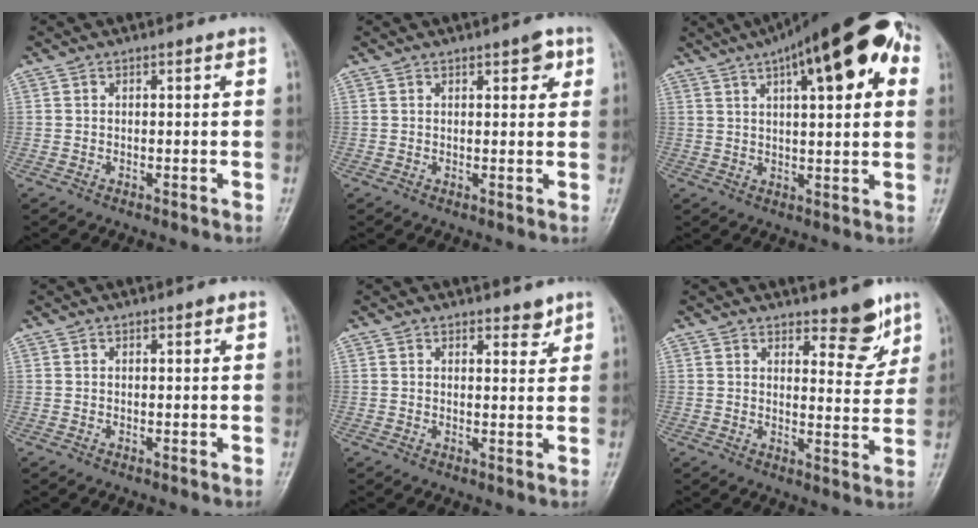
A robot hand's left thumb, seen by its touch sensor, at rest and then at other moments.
{"total": 3.5, "force": [1.8, 1.6, 2.6], "torque": [-0.014, -0.003, 0.018]}
{"total": 20.8, "force": [8.7, 7.1, 17.5], "torque": [-0.236, 0.024, 0.121]}
{"total": 0.9, "force": [0.5, 0.5, 0.5], "torque": [0.001, 0.000, 0.003]}
{"total": 2.8, "force": [2.1, 1.3, 1.1], "torque": [0.004, -0.014, 0.030]}
{"total": 7.3, "force": [5.3, 3.0, 4.1], "torque": [-0.023, -0.040, 0.073]}